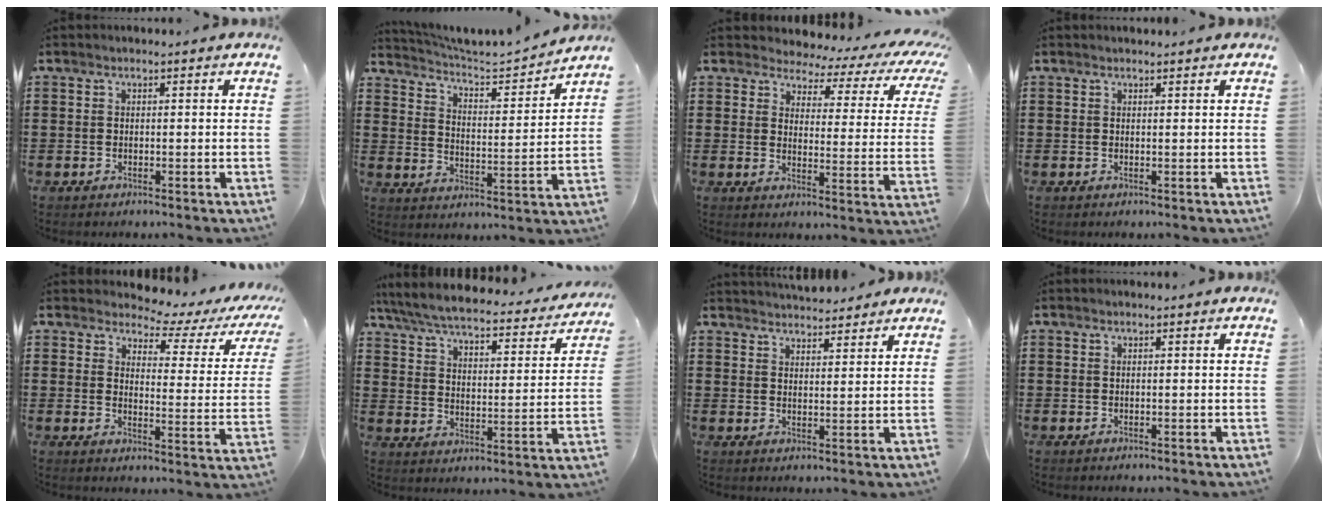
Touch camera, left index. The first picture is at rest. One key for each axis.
{"total": 3.7, "fx": 3.6, "fy": 0.2, "fz": 0.8, "tx": -0.037, "ty": -0.032, "tz": 0.053}
{"total": 3.2, "fx": 2.4, "fy": 1.5, "fz": 1.4, "tx": -0.038, "ty": -0.019, "tz": 0.031}
{"total": 0.6, "fx": 0.6, "fy": 0.1, "fz": 0.1, "tx": -0.003, "ty": 0.000, "tz": 0.012}
{"total": 3.9, "fx": 3.3, "fy": 1.3, "fz": 1.6, "tx": -0.036, "ty": -0.024, "tz": 0.048}
{"total": 6.2, "fx": 5.7, "fy": 0.3, "fz": 2.4, "tx": -0.073, "ty": -0.038, "tz": 0.094}
{"total": 3.8, "fx": 3.7, "fy": 0.5, "fz": 0.3, "tx": -0.016, "ty": -0.011, "tz": 0.069}
{"total": 0.0}